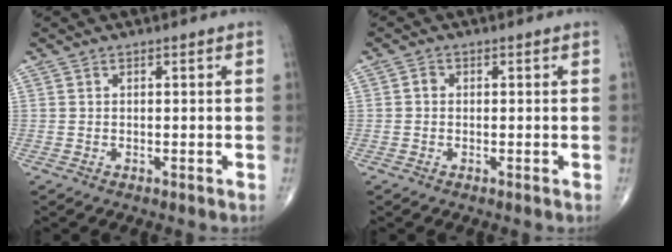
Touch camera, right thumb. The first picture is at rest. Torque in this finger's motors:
{"motor_torque": [0.15, 0.92, -0.14, -0.30, 0.03]}